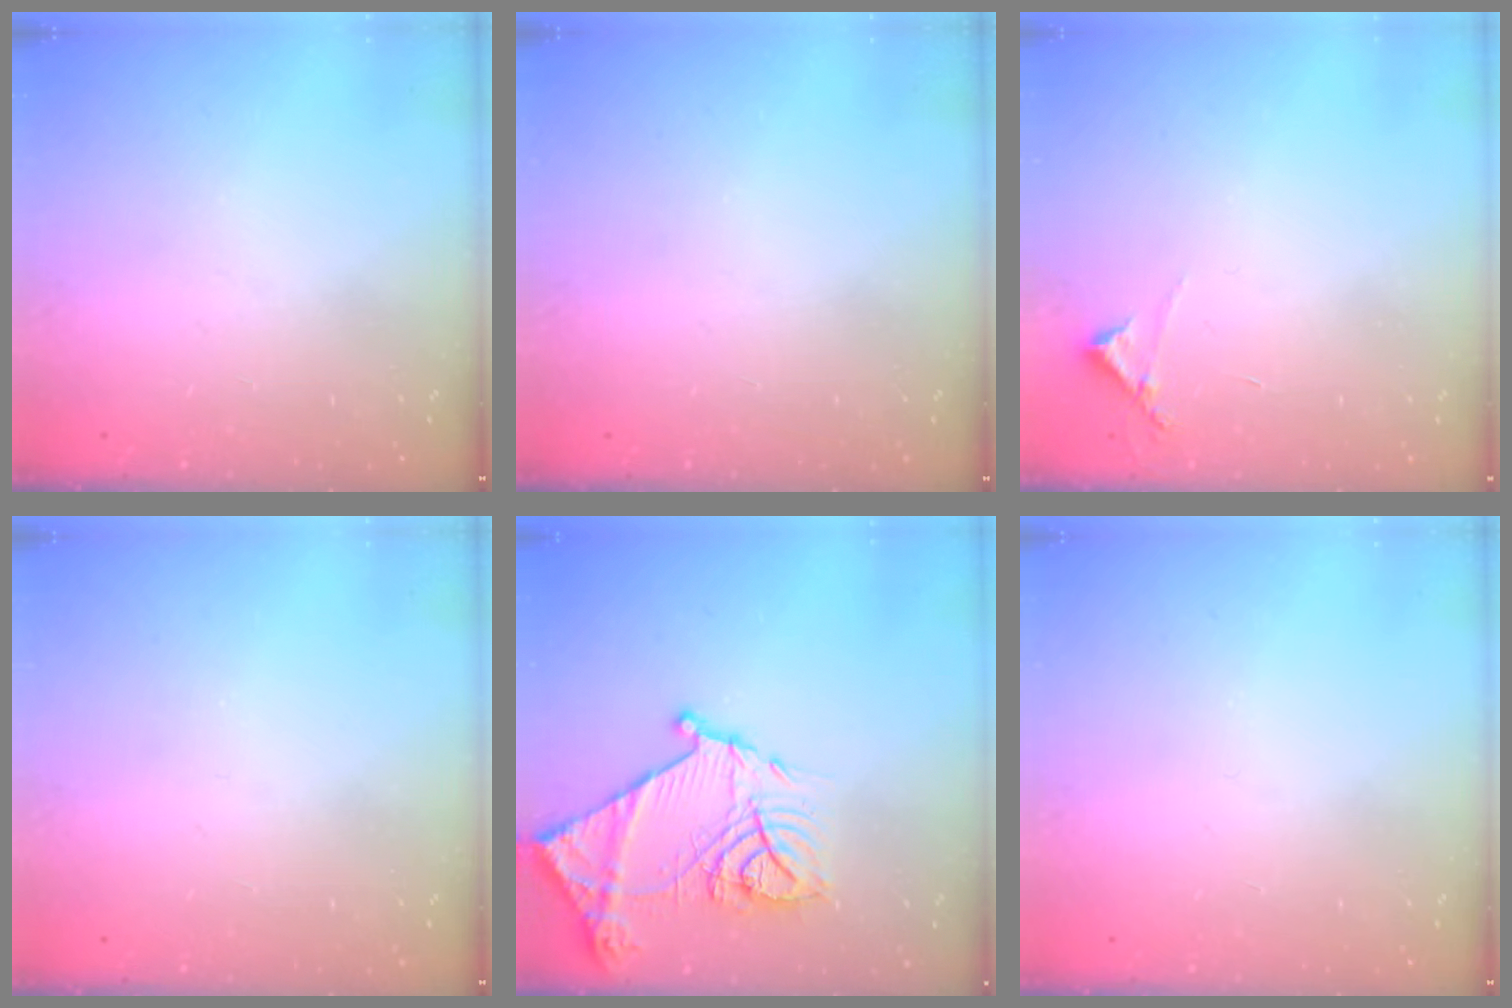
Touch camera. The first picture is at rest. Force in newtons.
{"total": 0.0}
{"total": 4.3, "press": 4.3, "slide": 0.2}
{"total": 0.0}
{"total": 18.6, "press": 18.5, "slide": 1.9}
{"total": 0.0}